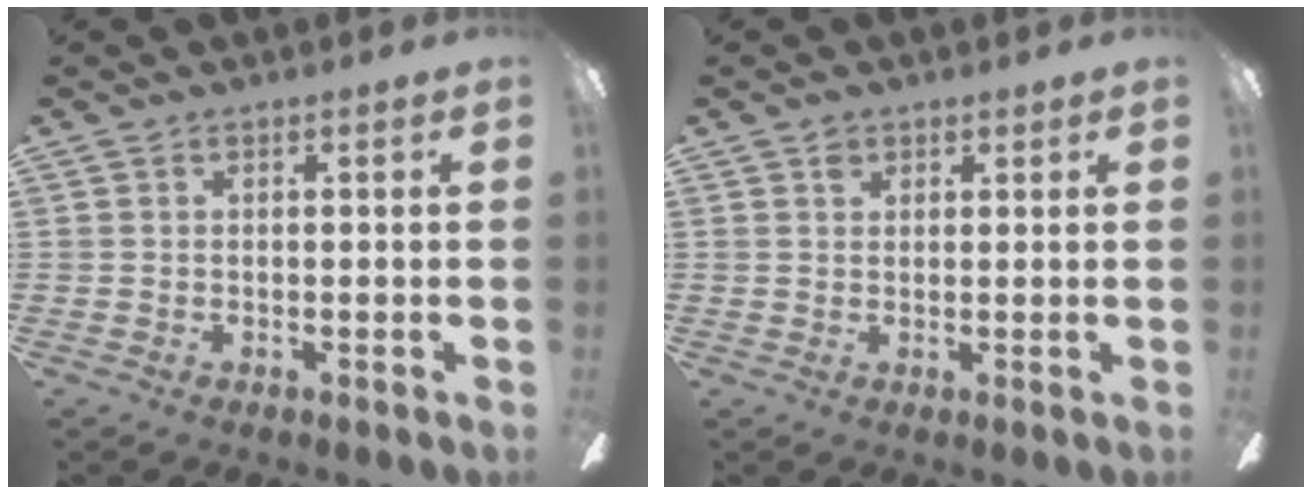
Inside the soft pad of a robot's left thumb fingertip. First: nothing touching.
{"total": 2.0, "force": [1.3, 1.4, 0.5], "torque": [-0.003, -0.001, 0.022]}